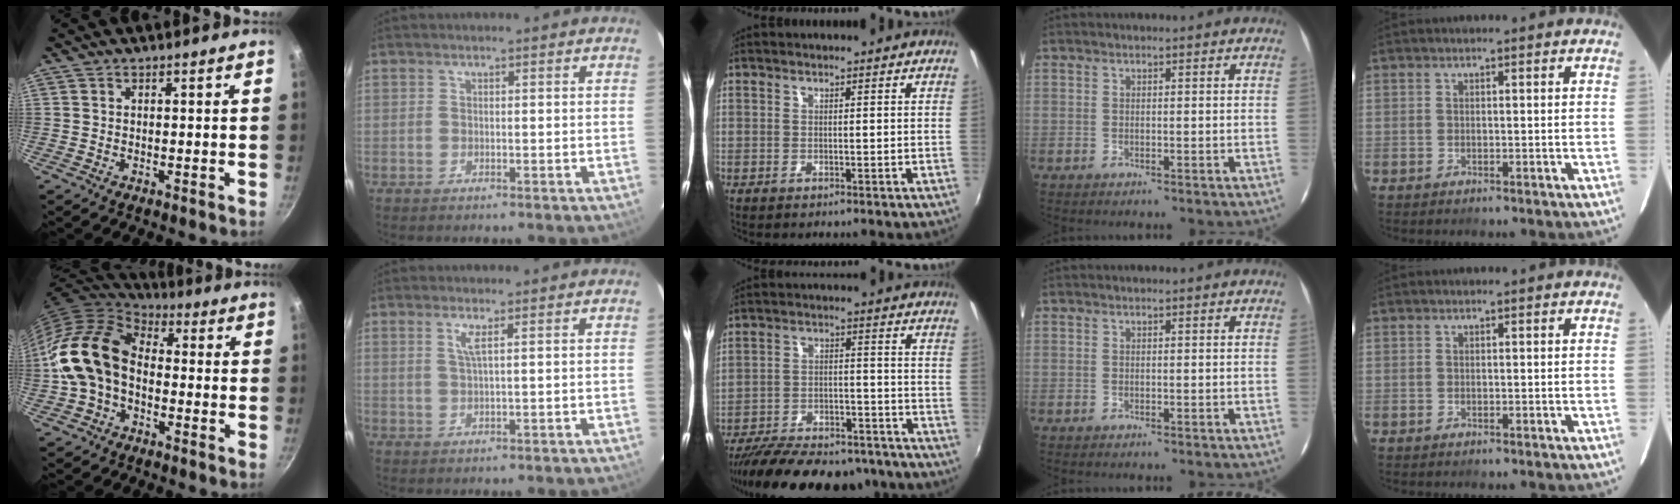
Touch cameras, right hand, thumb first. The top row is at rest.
{"thumb": {"total": 14.8, "force": [-2.0, 10.5, 10.3], "torque": [-0.167, 0.042, -0.054]}, "index": {"total": 2.1, "force": [0.9, -0.3, 1.9], "torque": [-0.038, -0.003, 0.018]}, "middle": {"total": 22.6, "force": [-19.2, 7.3, 9.3], "torque": [-0.185, -0.008, -0.262]}}